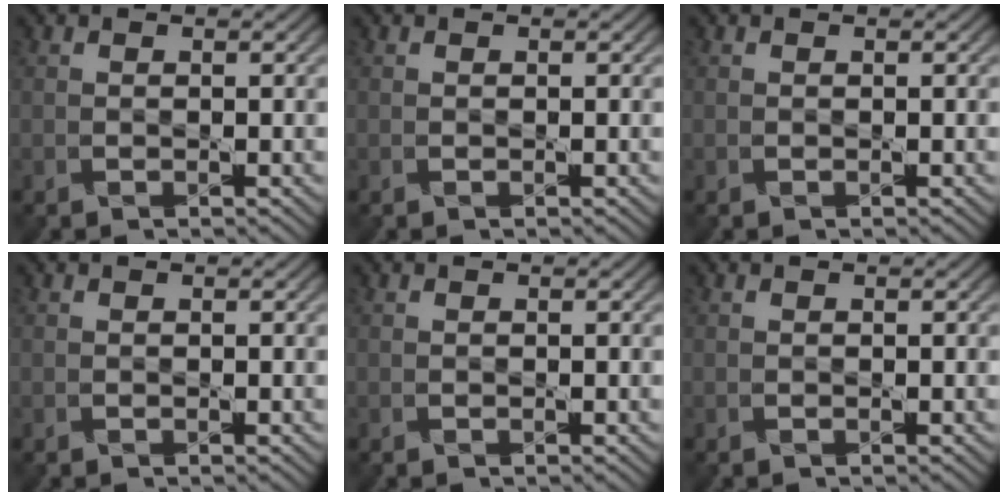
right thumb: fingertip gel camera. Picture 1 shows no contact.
{"total": 0.0}
{"total": 0.0}
{"total": 0.0}
{"total": 0.0}
{"total": 0.0}